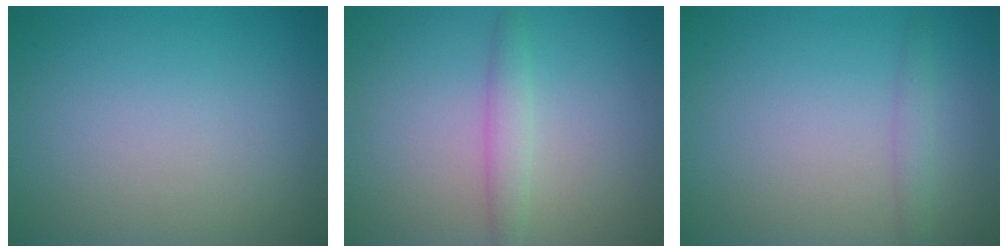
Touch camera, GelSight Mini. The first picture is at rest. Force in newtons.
{"total": 1.8, "press": 1.8, "slide": 0.1}
{"total": 1.1, "press": 1.1, "slide": 0.1}